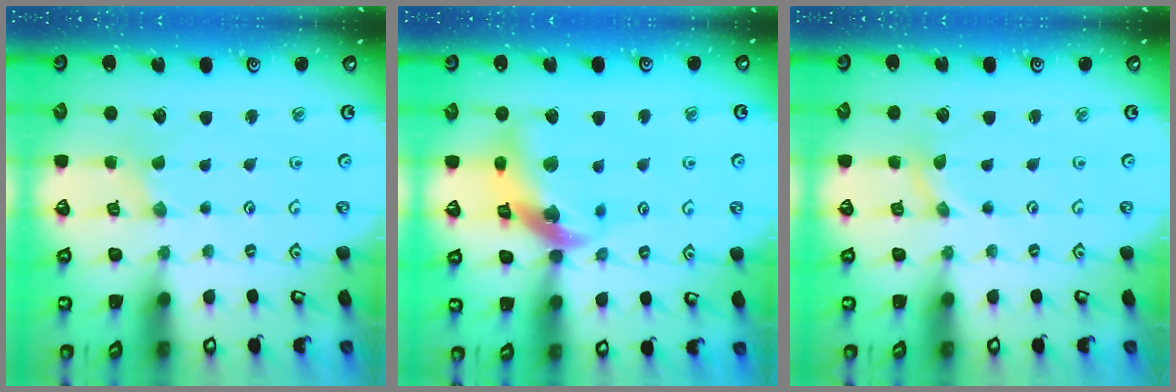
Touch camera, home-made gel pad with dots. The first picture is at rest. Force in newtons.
{"total": 14.9, "press": 14.8, "slide": 1.8}
{"total": 0.0}